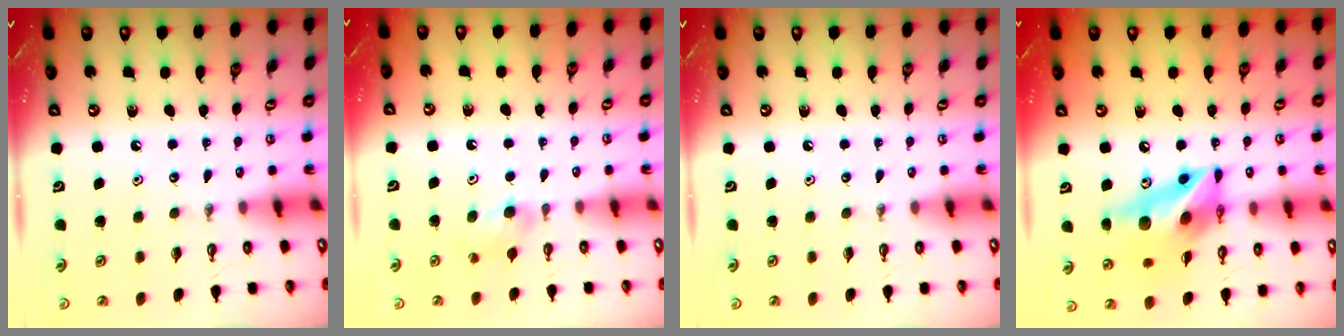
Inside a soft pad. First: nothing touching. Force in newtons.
{"total": 4.3, "press": 4.2, "slide": 0.9}
{"total": 0.0}
{"total": 15.7, "press": 15.5, "slide": 2.5}